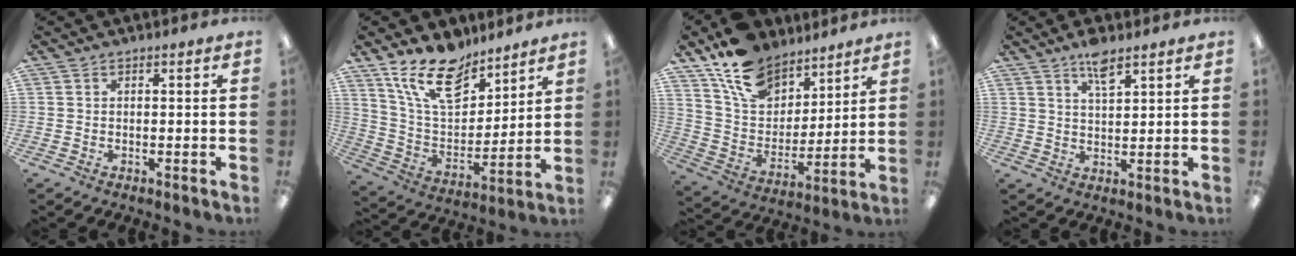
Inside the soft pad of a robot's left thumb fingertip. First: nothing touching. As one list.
[{"total": 16.6, "force": [12.0, 7.8, 8.3], "torque": [-0.160, -0.063, 0.222]}, {"total": 15.4, "force": [11.1, 9.1, 5.5], "torque": [-0.115, -0.061, 0.215]}, {"total": 5.7, "force": [4.2, 1.6, 3.6], "torque": [-0.057, -0.018, 0.069]}]